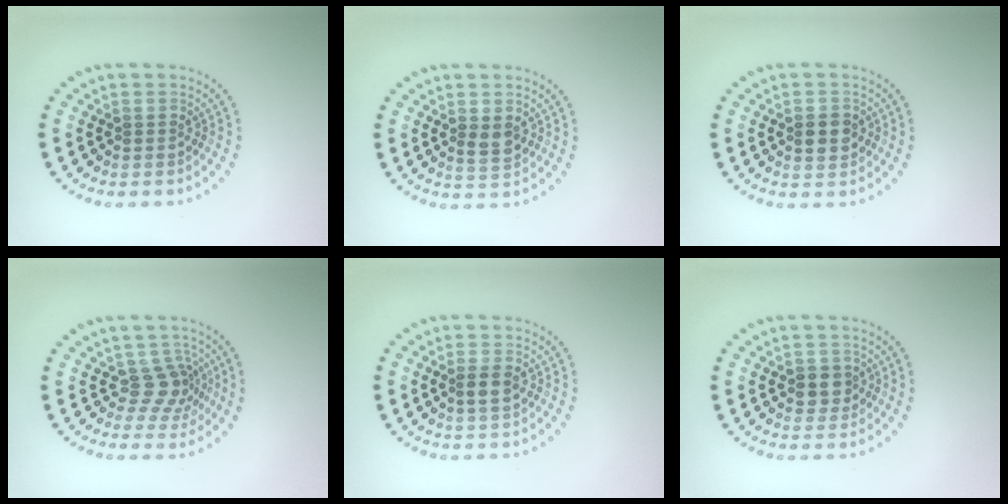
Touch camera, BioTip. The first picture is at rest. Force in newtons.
{"total": 1.8, "press": 1.8, "slide": 0.3}
{"total": 2.2, "press": 2.2, "slide": 0.2}
{"total": 2.8, "press": 2.0, "slide": 1.9}
{"total": 1.6, "press": 1.5, "slide": 0.5}
{"total": 2.0, "press": 1.9, "slide": 0.7}